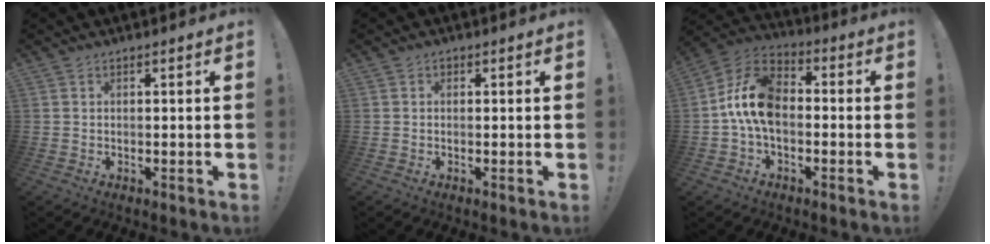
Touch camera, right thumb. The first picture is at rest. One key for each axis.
{"total": 0.6, "fx": 0.2, "fy": 0.6, "fz": 0.1, "tx": 0.004, "ty": -0.001, "tz": 0.001}
{"total": 14.0, "fx": -1.1, "fy": 9.2, "fz": 10.5, "tx": -0.200, "ty": 0.026, "tz": -0.016}